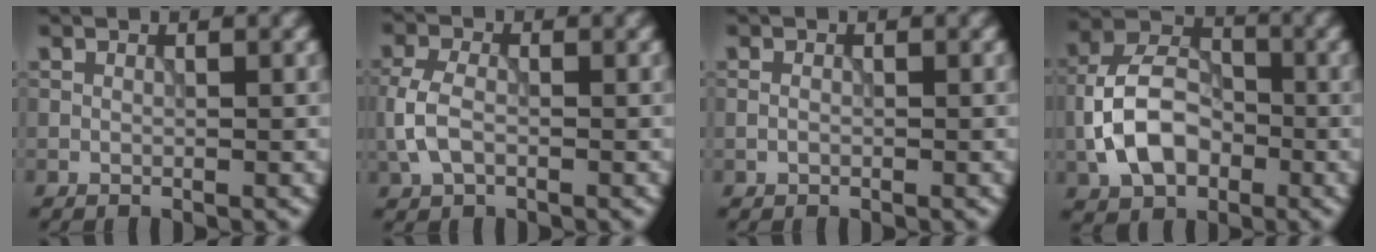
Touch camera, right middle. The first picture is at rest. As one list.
[{"total": 3.1, "force": [-0.7, 1.9, 2.3], "torque": [-0.056, 0.004, -0.018]}, {"total": 0.6, "force": [-0.2, 0.4, 0.4], "torque": [-0.009, 0.001, -0.004]}, {"total": 7.5, "force": [-2.0, 5.1, 5.1], "torque": [-0.098, 0.013, -0.045]}]